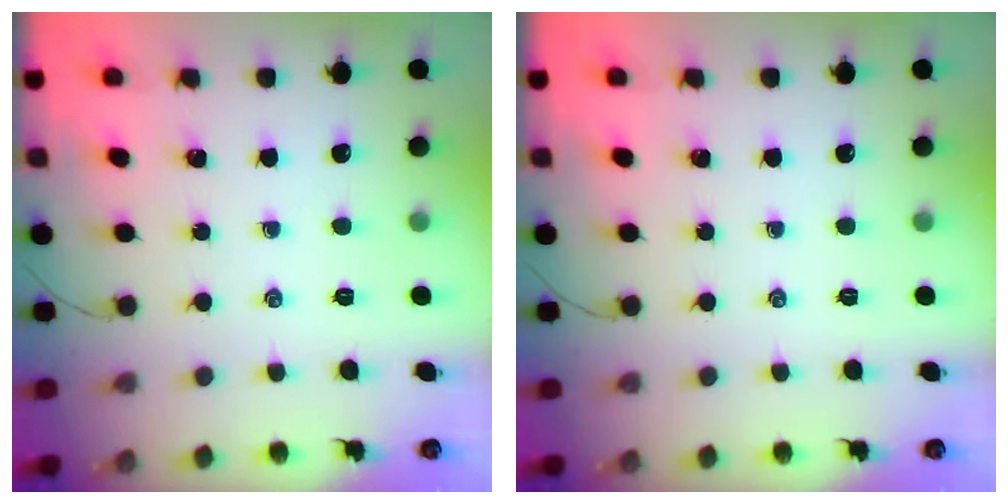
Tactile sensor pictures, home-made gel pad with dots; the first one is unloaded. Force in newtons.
{"total": 0.0}